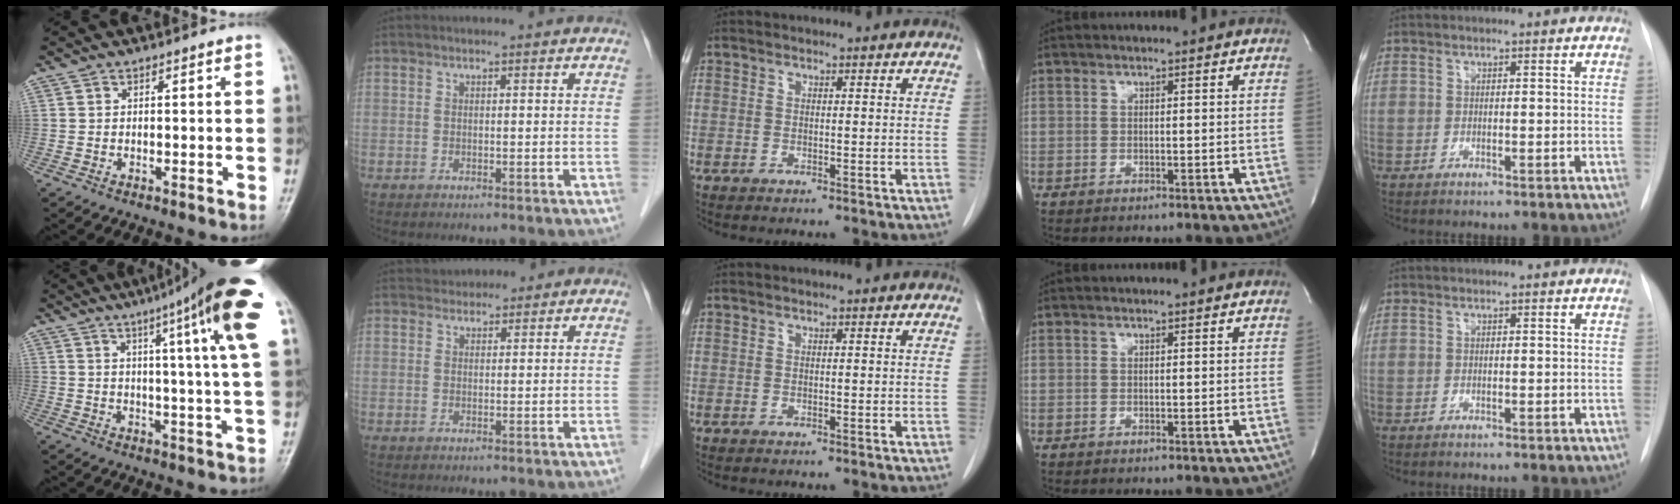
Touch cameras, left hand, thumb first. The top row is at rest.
{"thumb": {"total": 19.5, "force": [9.6, 1.2, 16.9], "torque": [-0.228, -0.021, 0.114]}, "index": {"total": 2.1, "force": [1.4, 1.5, 0.3], "torque": [0.001, 0.015, 0.016]}}